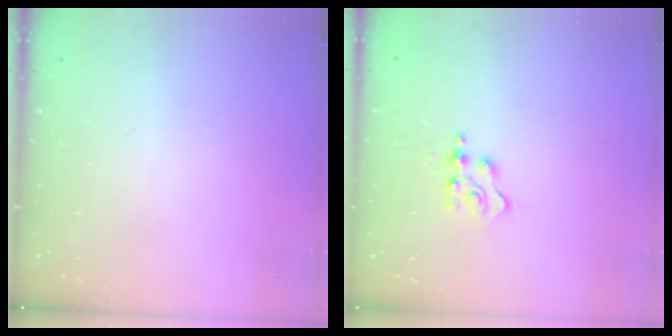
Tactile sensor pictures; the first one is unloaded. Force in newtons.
{"total": 4.0, "press": 4.0, "slide": 0.6}